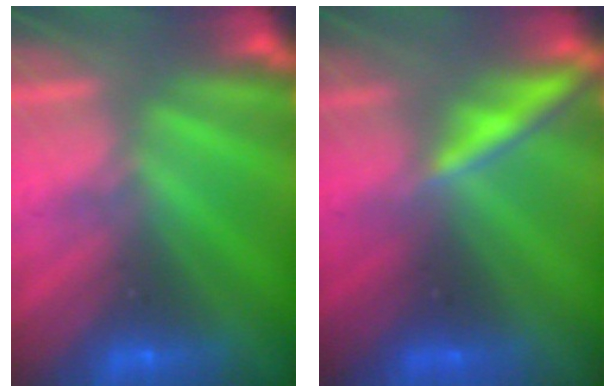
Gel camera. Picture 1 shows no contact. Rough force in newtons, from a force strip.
{"total": 1.6}